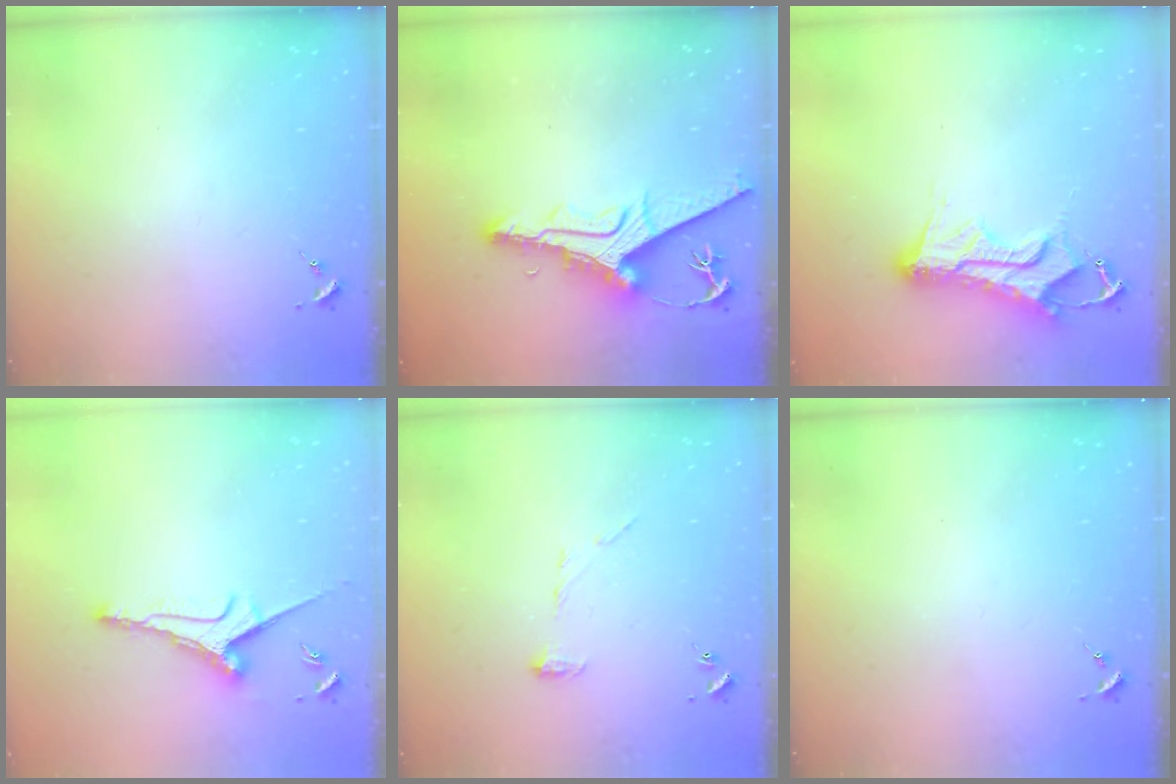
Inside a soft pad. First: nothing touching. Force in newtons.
{"total": 13.0, "press": 12.8, "slide": 1.8}
{"total": 13.8, "press": 13.8, "slide": 1.2}
{"total": 8.6, "press": 8.6, "slide": 0.2}
{"total": 7.1, "press": 7.0, "slide": 0.7}
{"total": 0.0}